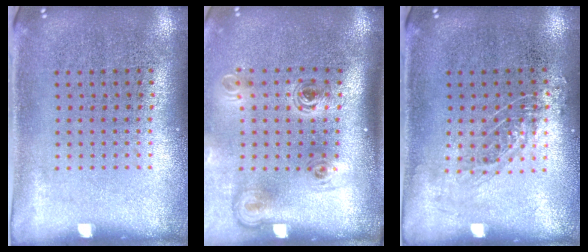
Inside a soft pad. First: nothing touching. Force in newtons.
{"total": 2.2, "press": 1.5, "slide": 1.7}
{"total": 0.9, "press": 0.9, "slide": 0.3}